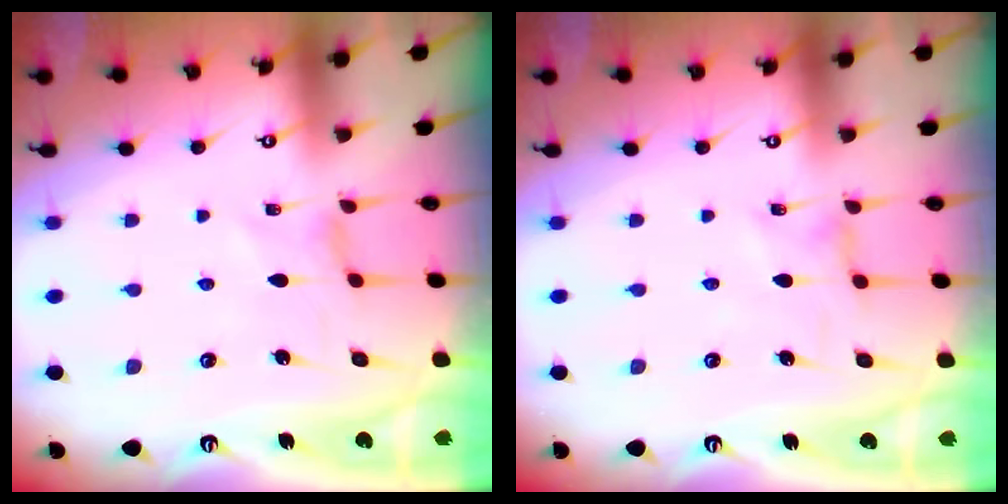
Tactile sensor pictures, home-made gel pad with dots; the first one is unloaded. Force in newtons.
{"total": 0.0}